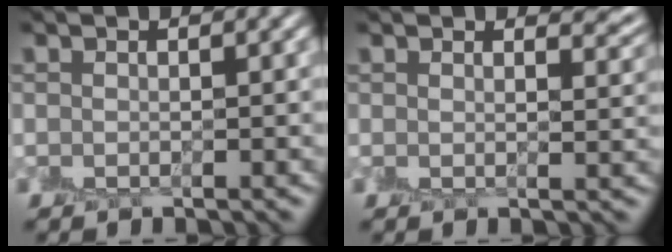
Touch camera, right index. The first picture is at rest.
{"total": 2.6, "force": [2.1, 0.7, 1.3], "torque": [-0.019, -0.001, 0.034]}